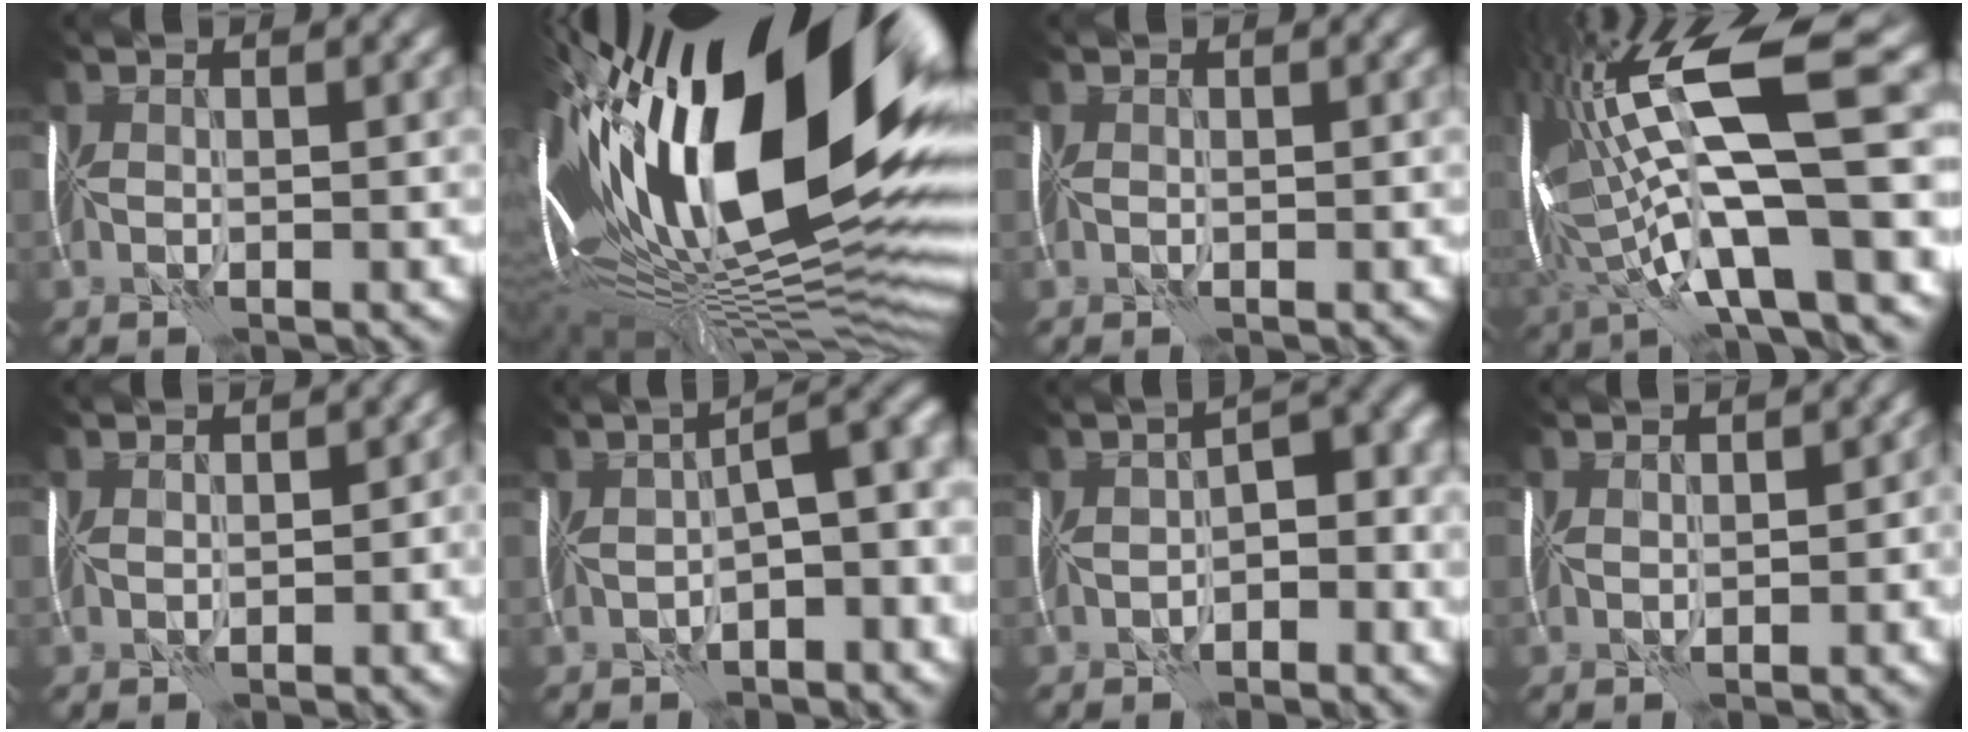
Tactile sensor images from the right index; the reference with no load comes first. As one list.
[{"total": 22.8, "force": [4.6, 10.3, 19.8], "torque": [-0.339, -0.019, 0.072]}, {"total": 0.0}, {"total": 15.1, "force": [1.2, 4.5, 14.4], "torque": [-0.279, 0.008, 0.031]}, {"total": 2.8, "force": [-0.3, 2.0, 1.9], "torque": [-0.003, -0.001, -0.002]}, {"total": 7.8, "force": [-1.3, 3.1, 7.0], "torque": [-0.081, 0.011, -0.019]}, {"total": 4.2, "force": [-1.5, 2.0, 3.4], "torque": [-0.039, 0.012, -0.030]}, {"total": 2.4, "force": [-0.2, 1.7, 1.7], "torque": [0.000, -0.002, 0.000]}]